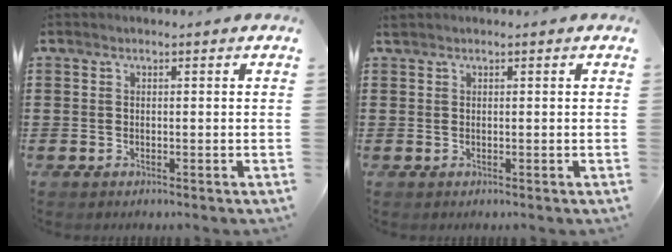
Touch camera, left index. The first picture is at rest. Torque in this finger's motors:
{"motor_torque": [1.15, -0.50, 0.00, 0.01]}